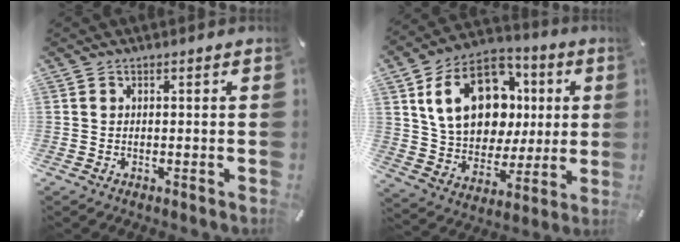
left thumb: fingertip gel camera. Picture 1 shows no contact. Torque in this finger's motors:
{"motor_torque": [2.24, 2.05, 1.52, -1.25, 0.37]}